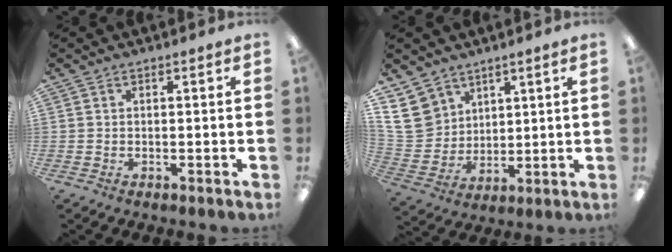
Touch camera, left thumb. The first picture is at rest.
{"total": 12.0, "force": [6.7, 9.2, 3.6], "torque": [-0.097, -0.028, 0.135]}